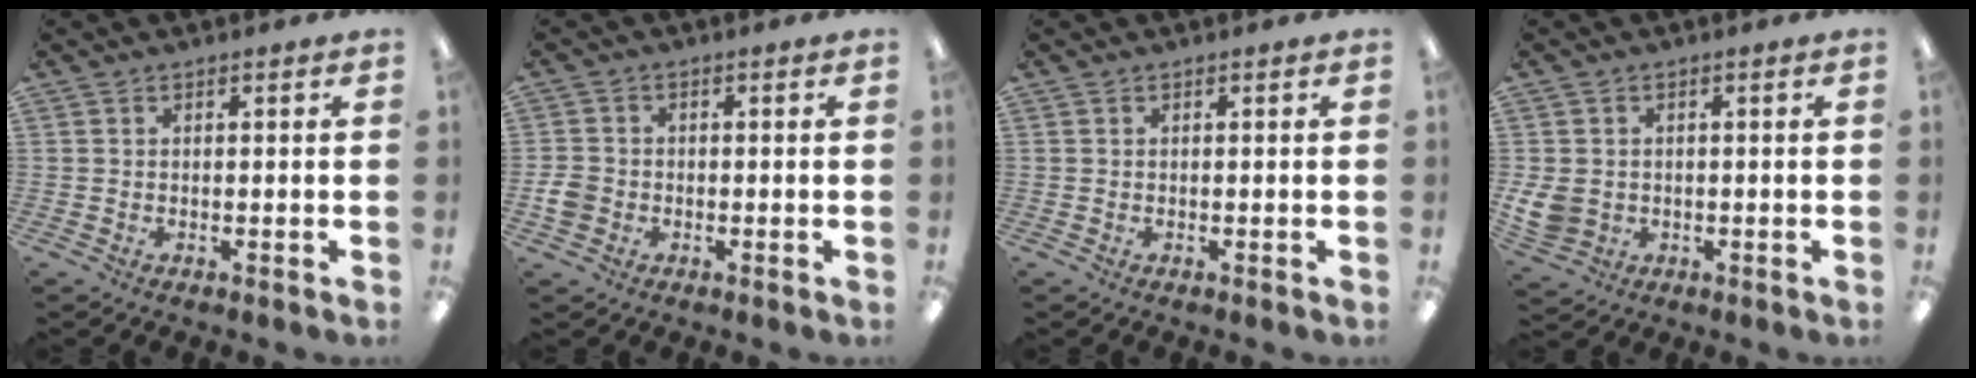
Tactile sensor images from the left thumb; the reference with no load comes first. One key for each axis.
{"total": 3.9, "fx": -1.2, "fy": 3.3, "fz": 1.7, "tx": -0.032, "ty": 0.008, "tz": -0.022}
{"total": 0.0}
{"total": 5.6, "fx": 0.1, "fy": 4.9, "fz": 2.6, "tx": -0.069, "ty": -0.002, "tz": 0.000}